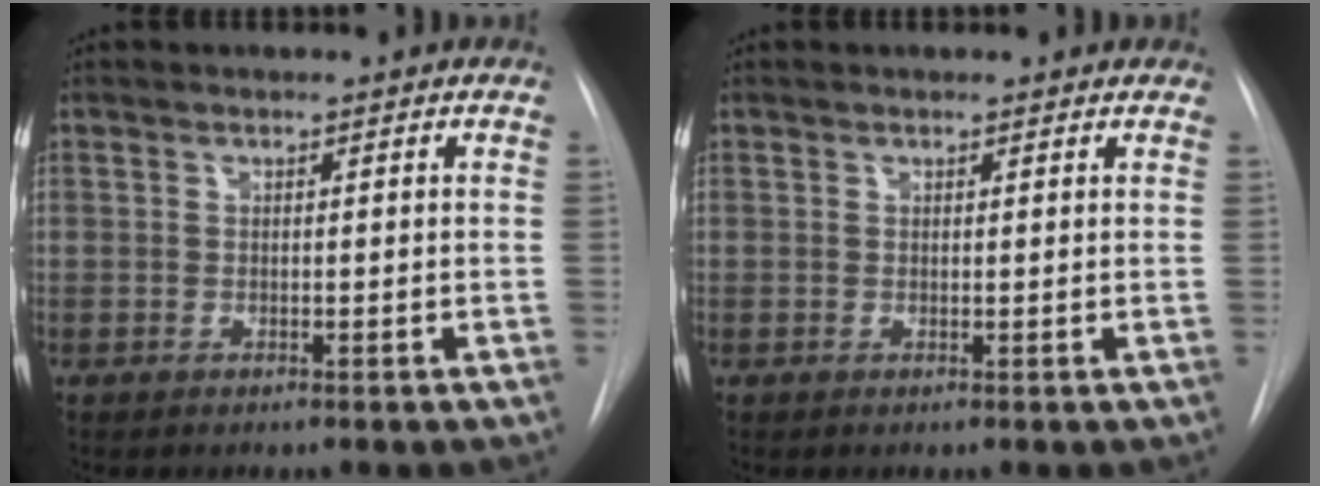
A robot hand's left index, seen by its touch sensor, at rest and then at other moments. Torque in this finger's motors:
{"motor_torque": [0.86, -1.28, -0.15, -0.01]}